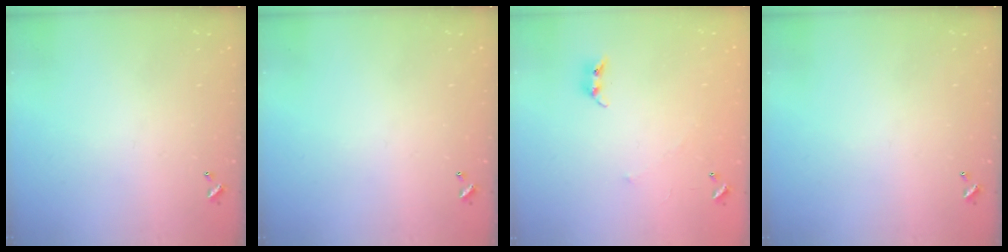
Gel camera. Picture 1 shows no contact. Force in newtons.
{"total": 0.0}
{"total": 5.4, "press": 5.4, "slide": 0.7}
{"total": 0.0}